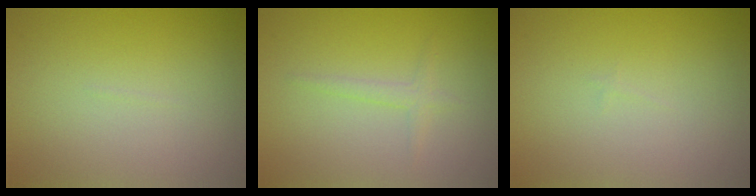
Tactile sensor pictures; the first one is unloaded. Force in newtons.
{"total": 1.2, "press": 1.2, "slide": 0.1}
{"total": 0.0}